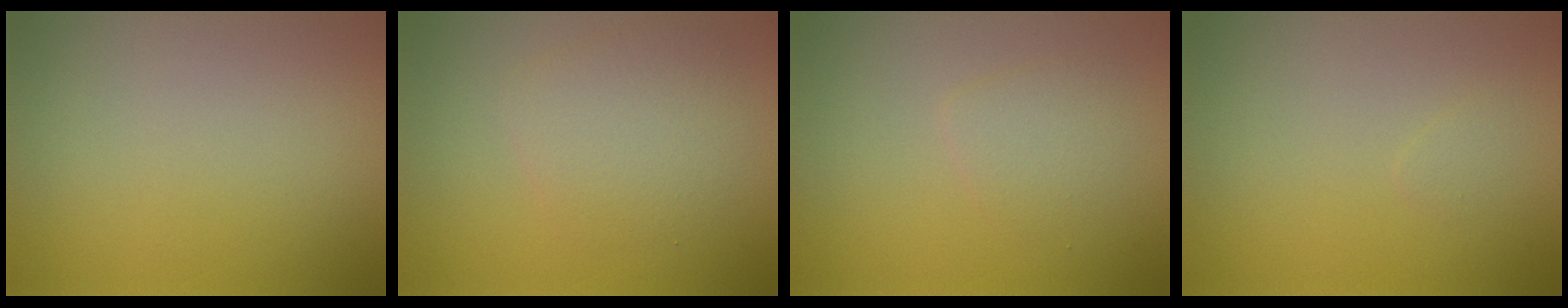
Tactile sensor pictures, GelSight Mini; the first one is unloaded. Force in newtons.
{"total": 3.3, "press": 3.3, "slide": 0.2}
{"total": 1.8, "press": 1.8, "slide": 0.0}
{"total": 0.5, "press": 0.5, "slide": 0.0}